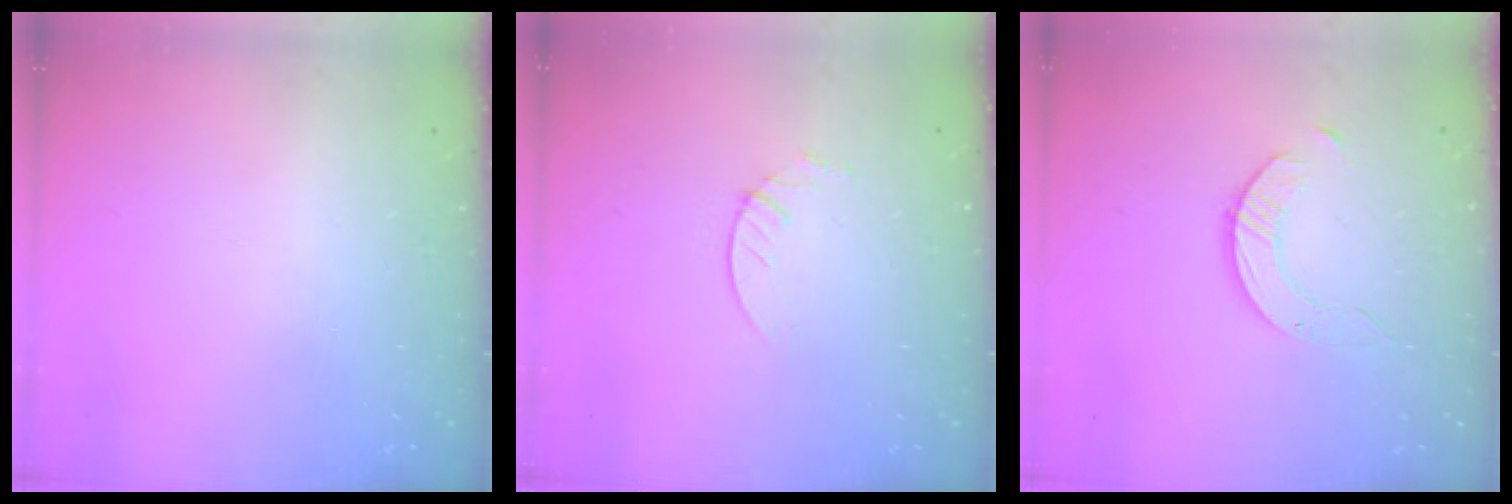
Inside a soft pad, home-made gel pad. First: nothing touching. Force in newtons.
{"total": 1.9, "press": 1.9, "slide": 0.2}
{"total": 3.4, "press": 3.3, "slide": 0.4}